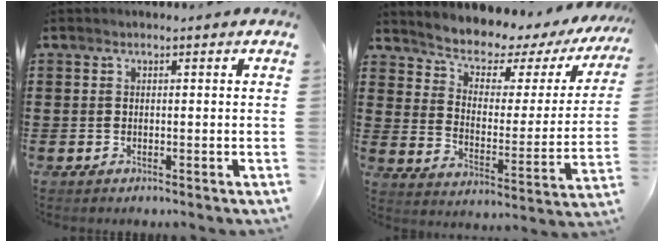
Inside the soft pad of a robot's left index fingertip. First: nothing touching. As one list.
[{"total": 5.0, "force": [4.5, 1.7, 1.2], "torque": [-0.046, -0.043, 0.069]}]